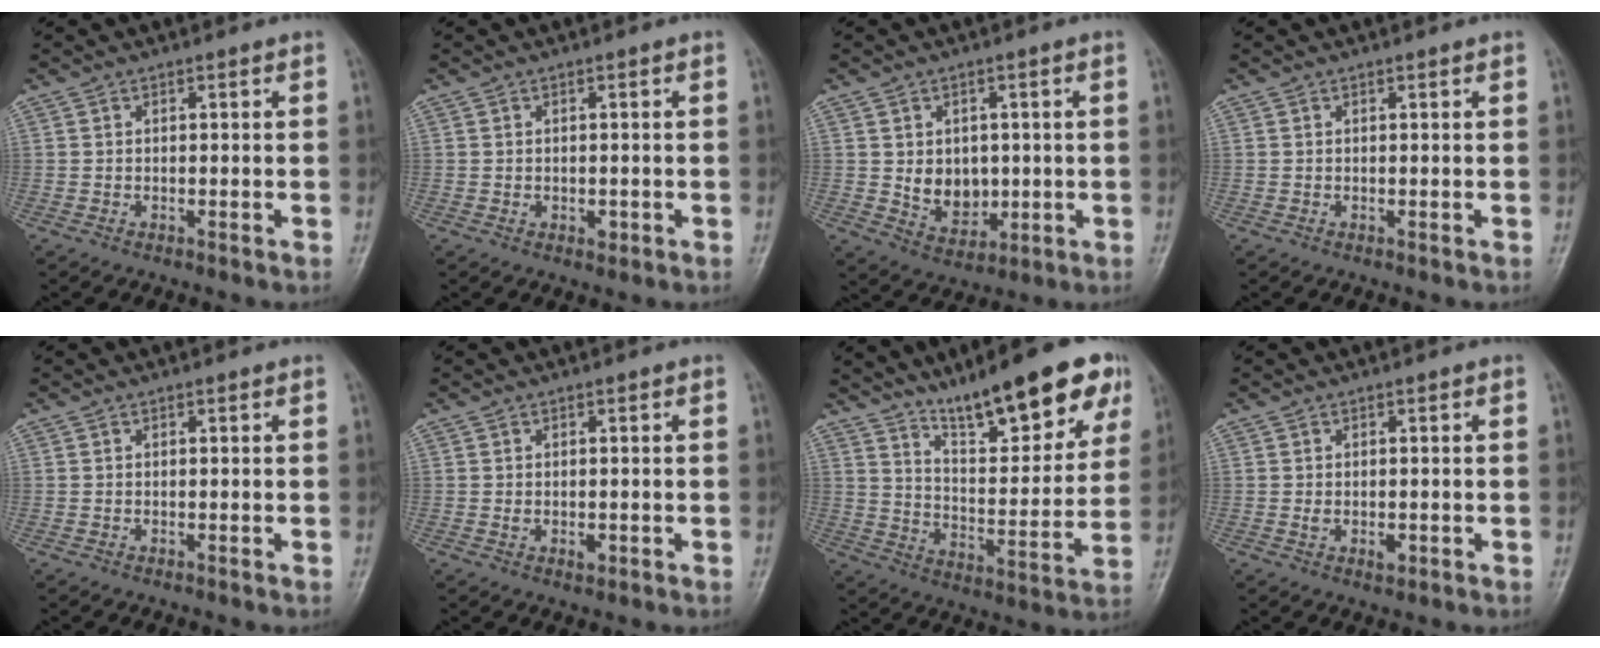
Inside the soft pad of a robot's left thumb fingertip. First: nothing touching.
{"total": 1.5, "force": [-0.4, 1.2, 1.0], "torque": [-0.008, 0.000, -0.003]}
{"total": 7.2, "force": [0.2, 5.6, 4.5], "torque": [-0.039, -0.010, 0.018]}
{"total": 0.0}
{"total": 0.0}
{"total": 1.7, "force": [-0.3, 1.1, 1.2], "torque": [-0.014, -0.002, -0.002]}
{"total": 19.2, "force": [12.8, 5.0, 13.4], "torque": [-0.159, -0.062, 0.205]}
{"total": 2.2, "force": [-0.4, 1.4, 1.7], "torque": [-0.021, 0.000, -0.003]}